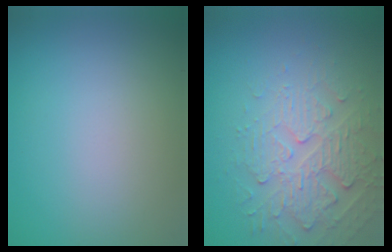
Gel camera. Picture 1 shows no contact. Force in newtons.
{"total": 4.0, "press": 3.6, "slide": 1.8}